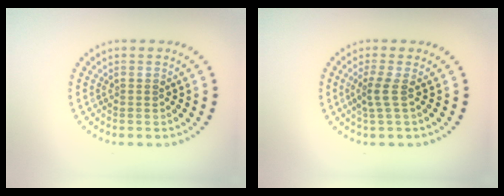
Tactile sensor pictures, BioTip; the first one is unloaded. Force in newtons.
{"total": 1.8, "press": 1.1, "slide": 1.4}